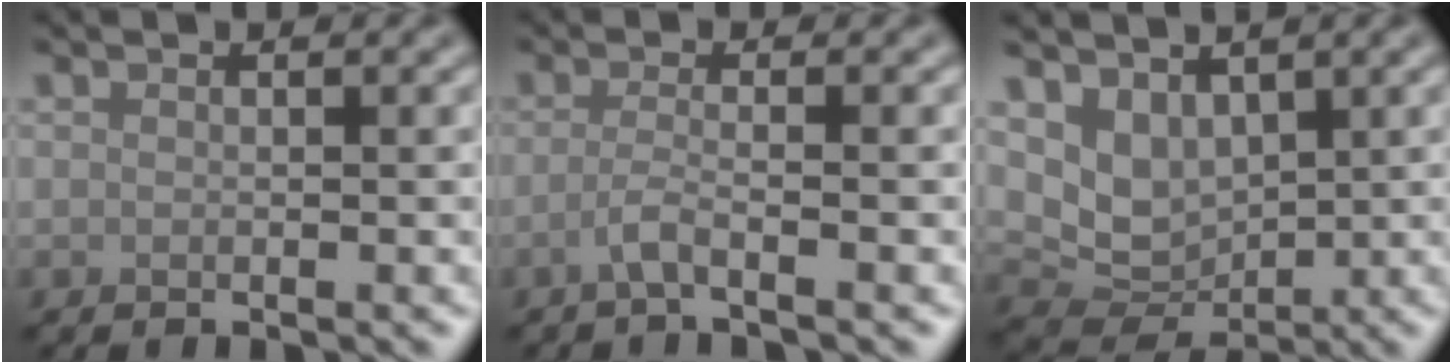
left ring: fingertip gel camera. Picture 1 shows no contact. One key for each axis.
{"total": 2.2, "fx": -1.2, "fy": 0.4, "fz": 1.8, "tx": -0.031, "ty": -0.003, "tz": -0.035}
{"total": 4.2, "fx": 1.7, "fy": 2.9, "fz": 2.6, "tx": -0.055, "ty": -0.015, "tz": 0.035}